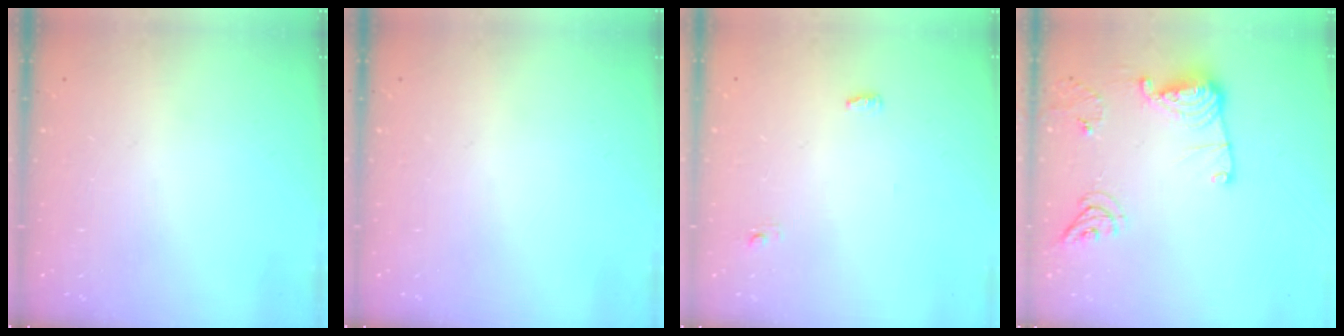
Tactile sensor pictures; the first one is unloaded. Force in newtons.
{"total": 0.0}
{"total": 3.6, "press": 3.4, "slide": 1.0}
{"total": 12.9, "press": 12.9, "slide": 0.7}